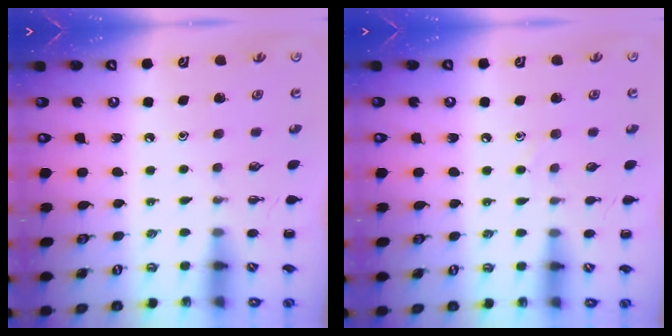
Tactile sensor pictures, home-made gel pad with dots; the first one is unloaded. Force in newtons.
{"total": 2.3, "press": 2.2, "slide": 0.9}